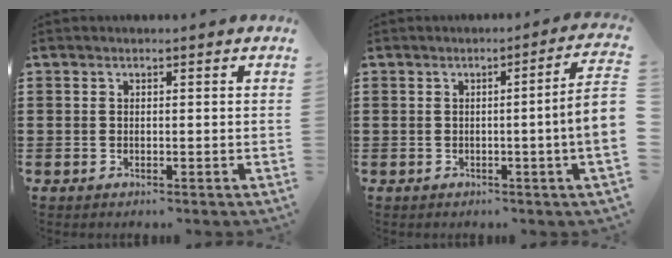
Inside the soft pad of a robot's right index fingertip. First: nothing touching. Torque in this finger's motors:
{"motor_torque": [1.35, -0.36, 0.60, 0.17]}